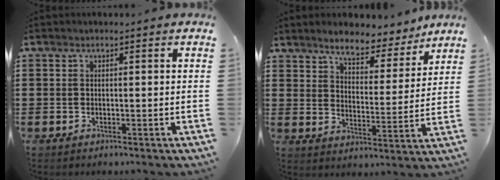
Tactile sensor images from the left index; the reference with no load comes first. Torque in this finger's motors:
{"motor_torque": [2.14, 0.00, 0.19, 0.11]}